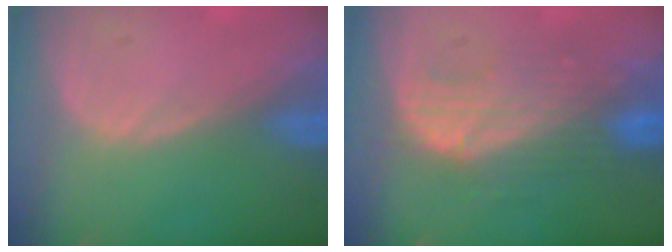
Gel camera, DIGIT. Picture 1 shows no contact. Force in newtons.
{"total": 7.7, "press": 7.6, "slide": 0.8}